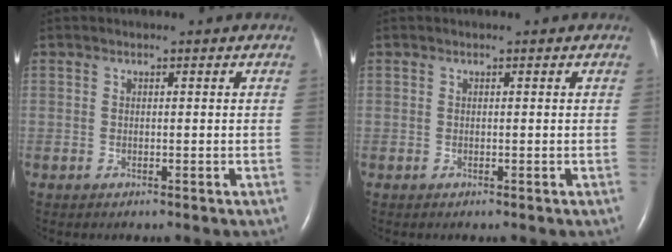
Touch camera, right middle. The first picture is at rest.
{"total": 0.0}